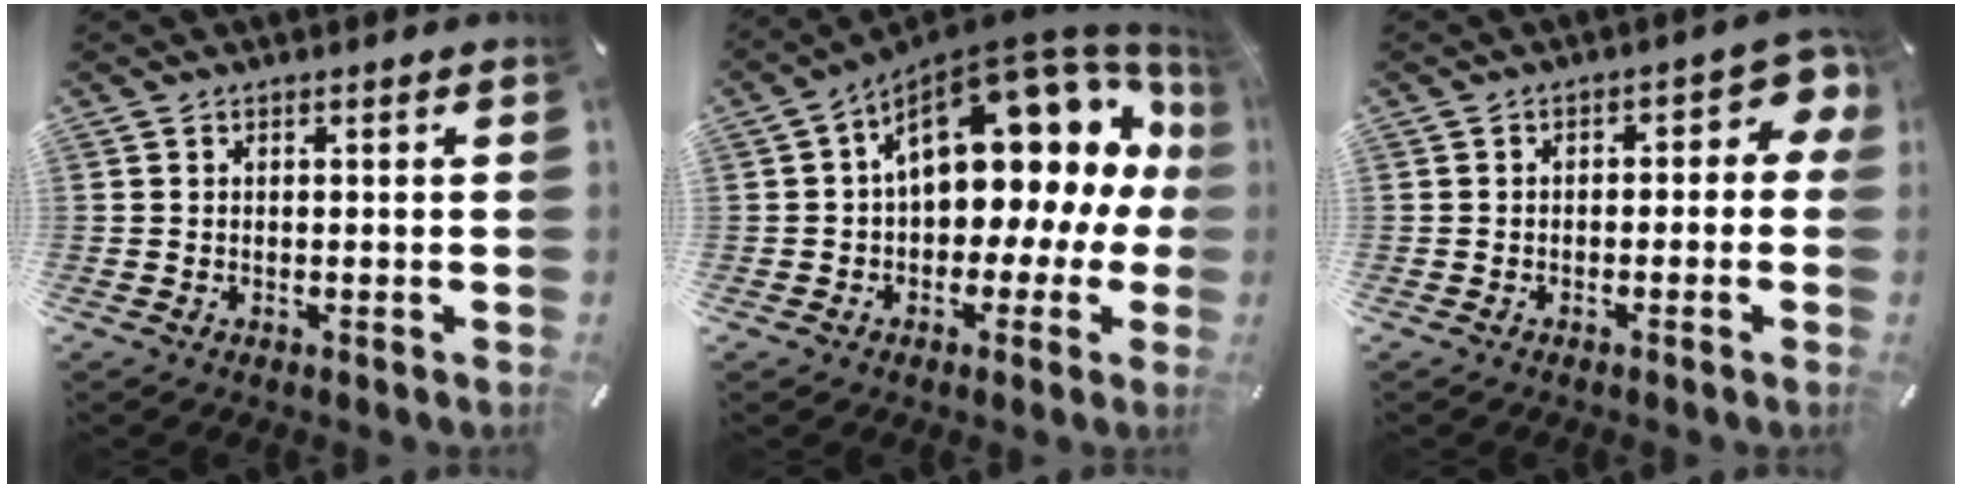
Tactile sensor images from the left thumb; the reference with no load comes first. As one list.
[{"total": 19.3, "force": [7.8, 11.0, 13.7], "torque": [-0.179, -0.067, 0.133]}, {"total": 5.4, "force": [-0.2, 3.2, 4.4], "torque": [-0.060, 0.006, -0.011]}]